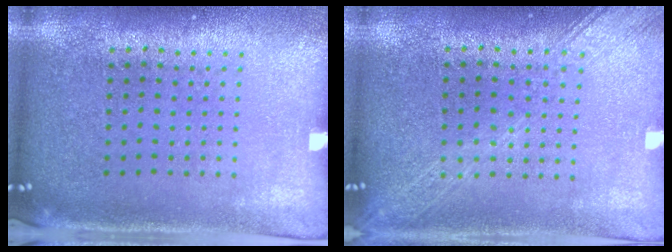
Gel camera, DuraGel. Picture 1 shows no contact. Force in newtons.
{"total": 1.7, "press": 1.7, "slide": 0.2}